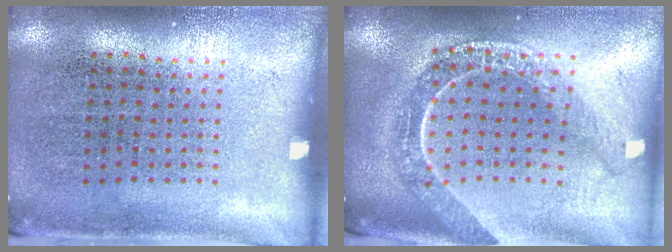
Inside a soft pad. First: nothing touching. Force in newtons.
{"total": 2.2, "press": 1.8, "slide": 1.2}